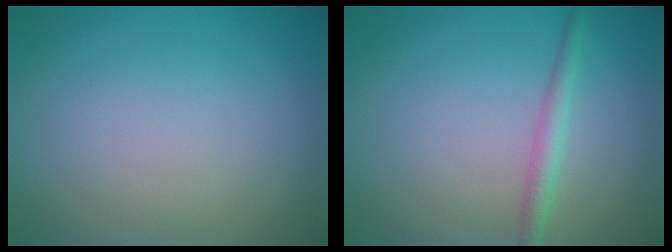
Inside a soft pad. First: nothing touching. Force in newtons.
{"total": 1.8, "press": 1.8, "slide": 0.0}